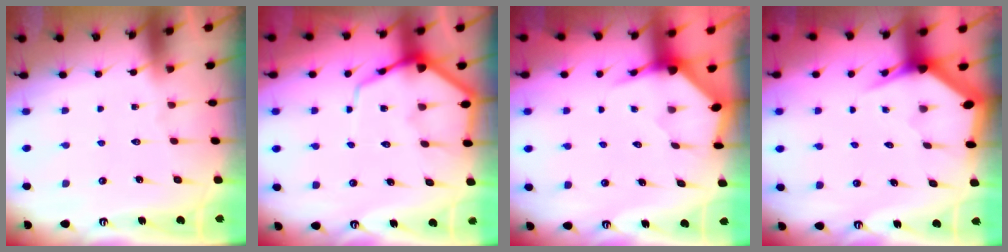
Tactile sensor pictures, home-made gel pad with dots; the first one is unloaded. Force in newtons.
{"total": 8.2, "press": 8.2, "slide": 0.9}
{"total": 3.6, "press": 3.6, "slide": 0.4}
{"total": 3.8, "press": 3.8, "slide": 0.1}